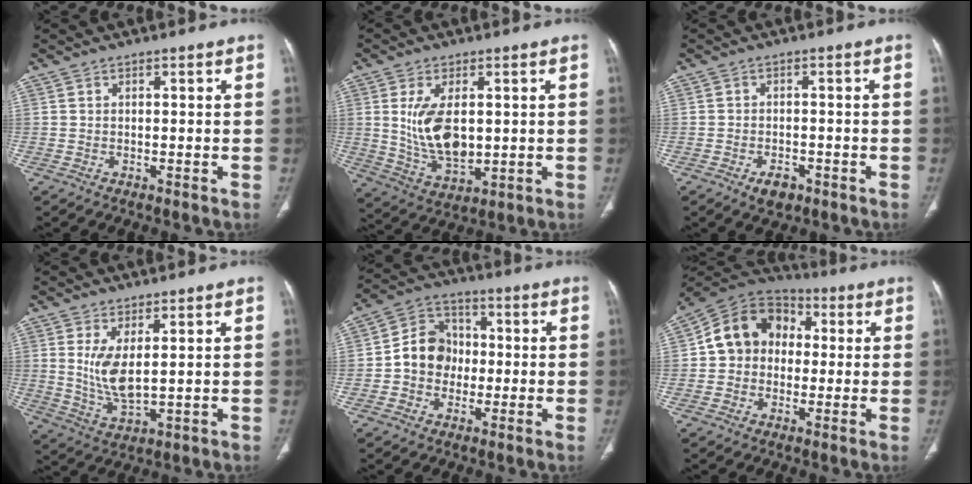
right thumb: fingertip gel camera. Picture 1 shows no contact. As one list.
[{"total": 11.3, "force": [1.4, 6.1, 9.5], "torque": [-0.167, -0.019, 0.042]}, {"total": 3.7, "force": [-2.0, 2.2, 2.1], "torque": [-0.027, 0.006, -0.026]}, {"total": 7.0, "force": [1.7, 2.6, 6.3], "torque": [-0.128, -0.026, 0.045]}, {"total": 9.6, "force": [-0.9, 8.3, 4.7], "torque": [-0.052, 0.031, -0.030]}, {"total": 12.8, "force": [1.2, 10.7, 6.9], "torque": [-0.090, 0.031, 0.006]}]